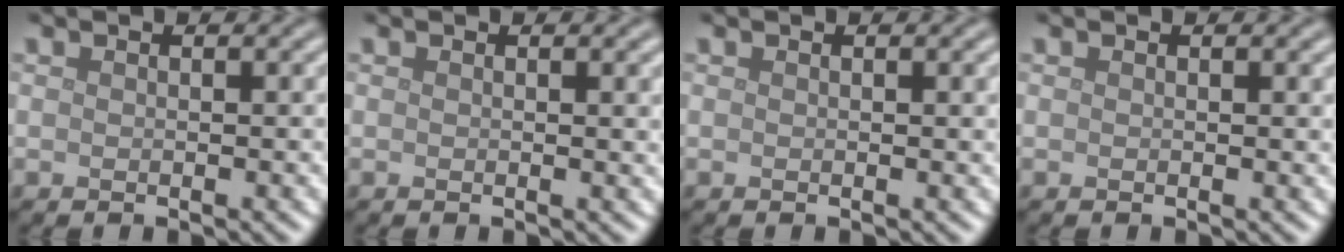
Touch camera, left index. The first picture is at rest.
{"total": 0.9, "force": [0.3, 0.3, 0.8], "torque": [-0.007, 0.002, 0.003]}
{"total": 0.6, "force": [0.2, 0.1, 0.6], "torque": [-0.006, 0.003, 0.003]}
{"total": 0.0}